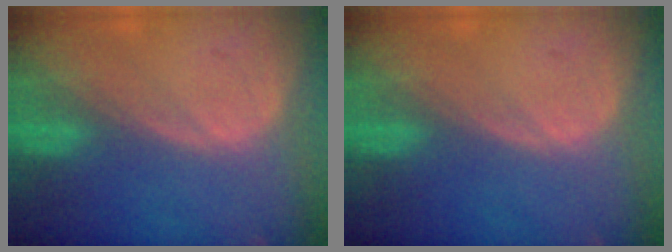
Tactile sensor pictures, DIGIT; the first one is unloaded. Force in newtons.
{"total": 0.0}